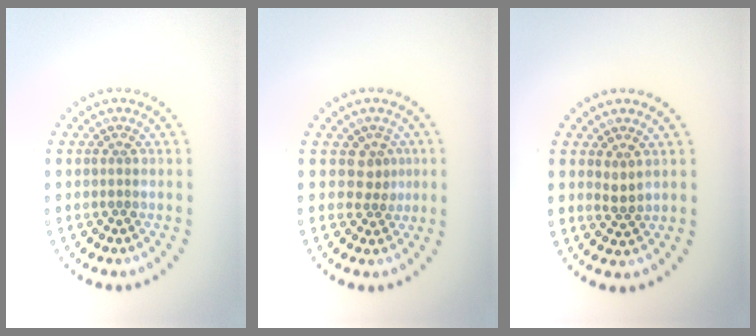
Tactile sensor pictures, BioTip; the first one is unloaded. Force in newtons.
{"total": 2.0, "press": 1.4, "slide": 1.4}
{"total": 1.1, "press": 0.9, "slide": 0.6}